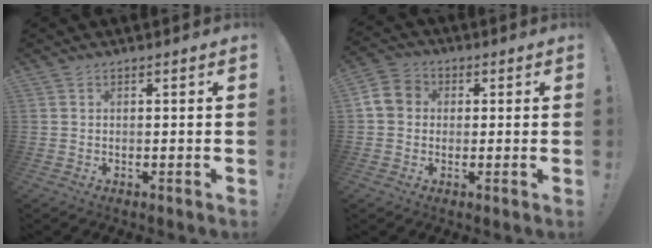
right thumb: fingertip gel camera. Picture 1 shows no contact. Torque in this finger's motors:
{"motor_torque": [-0.04, 0.05, 0.04, 0.00, 0.08]}